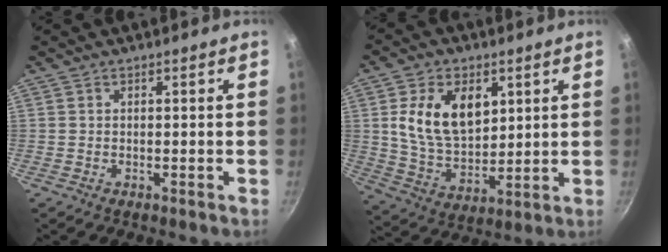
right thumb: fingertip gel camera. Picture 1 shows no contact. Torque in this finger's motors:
{"motor_torque": [0.67, 0.75, 0.35, -0.15, 0.17]}